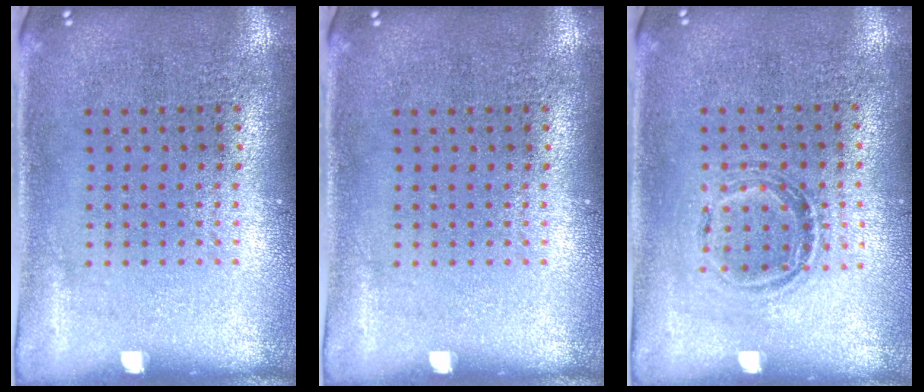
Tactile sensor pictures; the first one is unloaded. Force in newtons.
{"total": 0.0}
{"total": 1.1, "press": 1.0, "slide": 0.4}